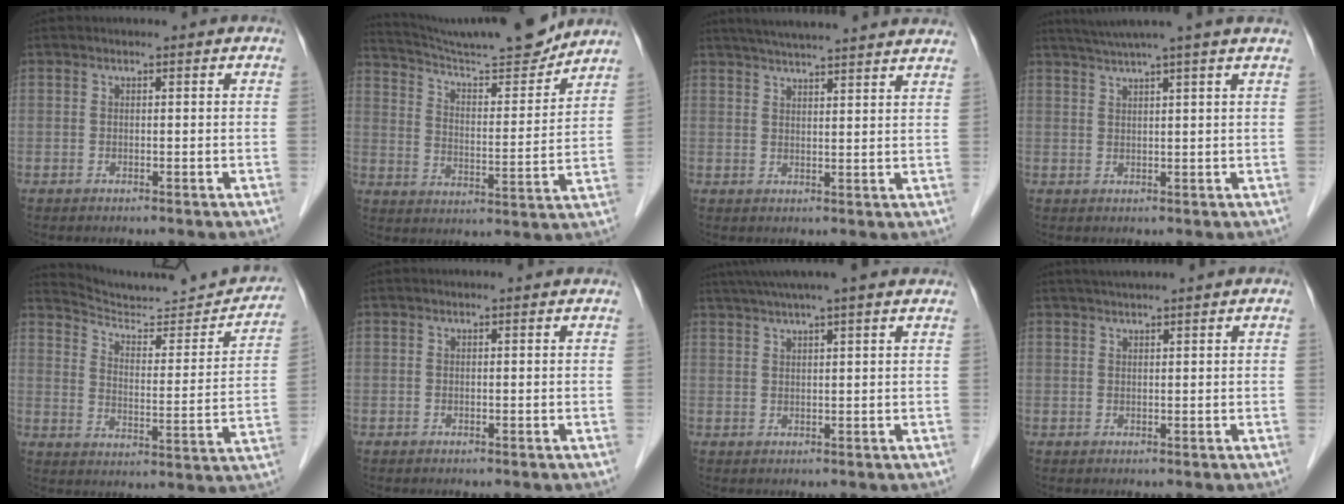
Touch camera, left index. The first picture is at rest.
{"total": 17.5, "force": [16.4, 0.6, 6.1], "torque": [-0.109, -0.020, 0.251]}
{"total": 17.7, "force": [16.1, 0.6, 7.5], "torque": [-0.118, 0.023, 0.208]}
{"total": 7.9, "force": [6.6, -1.9, 4.0], "torque": [-0.059, 0.023, 0.086]}
{"total": 17.3, "force": [16.8, 1.7, 3.8], "torque": [-0.050, -0.045, 0.228]}
{"total": 0.0}
{"total": 8.2, "force": [6.6, -0.7, 4.8], "torque": [-0.083, 0.034, 0.094]}
{"total": 3.5, "force": [2.8, -0.2, 2.2], "torque": [-0.036, 0.026, 0.049]}